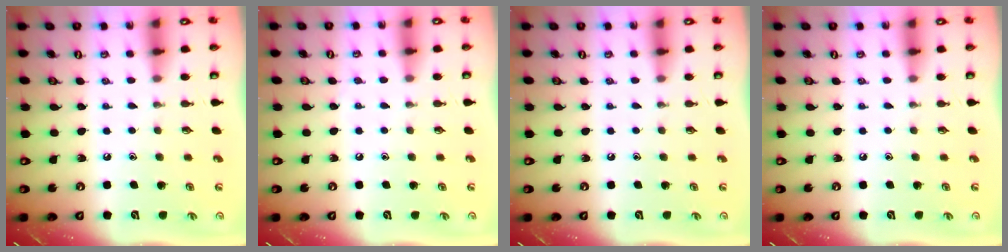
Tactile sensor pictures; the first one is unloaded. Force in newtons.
{"total": 3.5, "press": 3.5, "slide": 0.4}
{"total": 0.0}
{"total": 0.0}